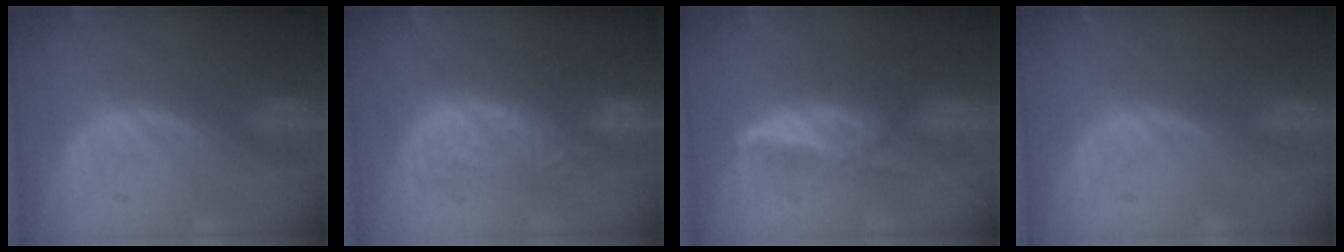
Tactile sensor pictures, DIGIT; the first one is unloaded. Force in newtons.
{"total": 8.8, "press": 8.5, "slide": 2.5}
{"total": 6.0, "press": 5.3, "slide": 2.8}
{"total": 0.0}